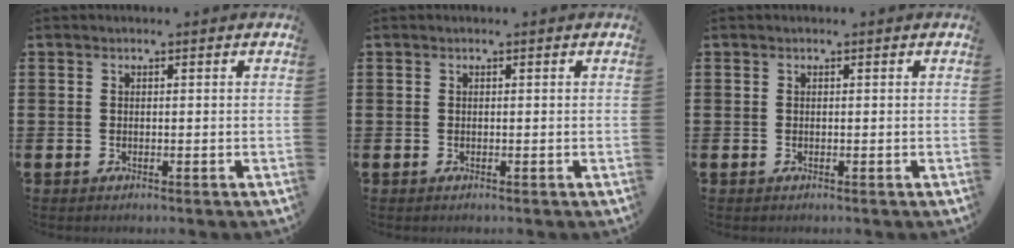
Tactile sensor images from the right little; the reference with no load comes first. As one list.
[{"total": 0.0}, {"total": 0.0}]